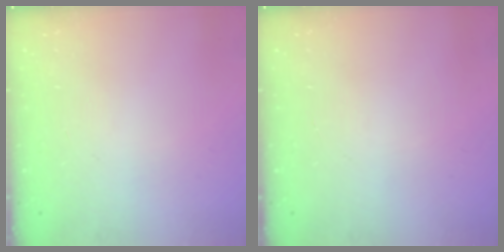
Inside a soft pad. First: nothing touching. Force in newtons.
{"total": 0.0}